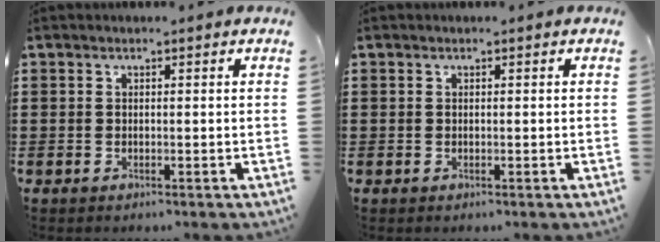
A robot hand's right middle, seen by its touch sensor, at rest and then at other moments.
{"total": 0.0}